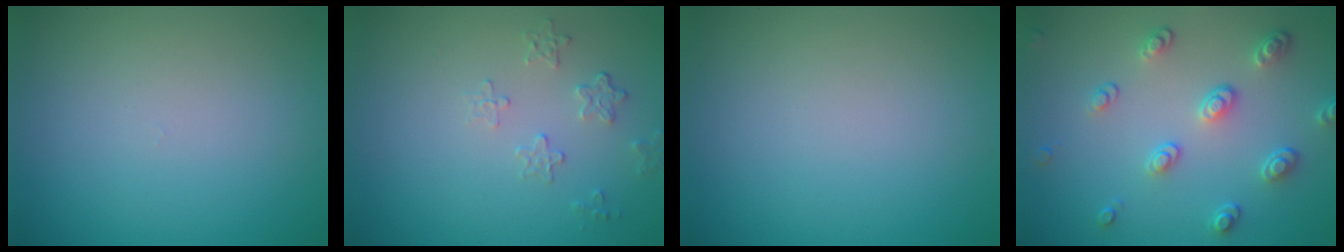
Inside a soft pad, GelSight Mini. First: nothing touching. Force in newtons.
{"total": 1.6, "press": 0.9, "slide": 1.4}
{"total": 0.0}
{"total": 3.3, "press": 2.8, "slide": 1.7}